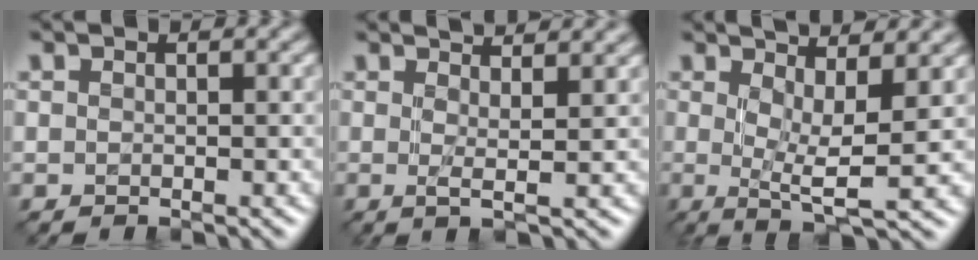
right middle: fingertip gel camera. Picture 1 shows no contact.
{"total": 4.2, "force": [2.3, 1.0, 3.3], "torque": [-0.043, 0.011, 0.011]}
{"total": 6.9, "force": [1.7, 1.6, 6.5], "torque": [-0.099, 0.001, 0.028]}